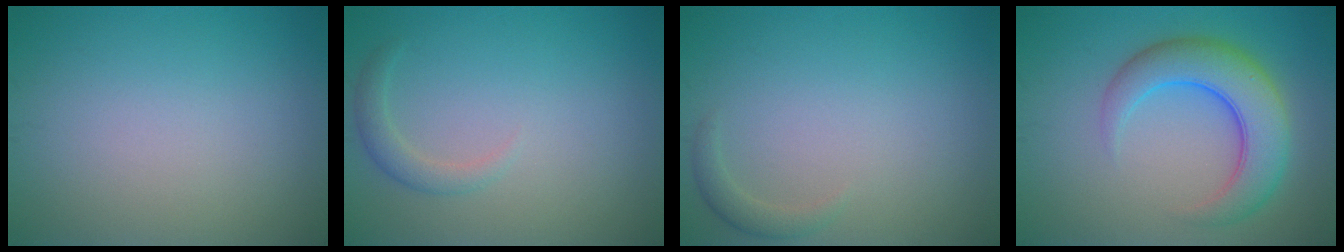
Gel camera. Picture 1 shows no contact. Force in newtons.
{"total": 1.5, "press": 1.5, "slide": 0.1}
{"total": 1.2, "press": 1.2, "slide": 0.2}
{"total": 6.7, "press": 6.7, "slide": 0.0}